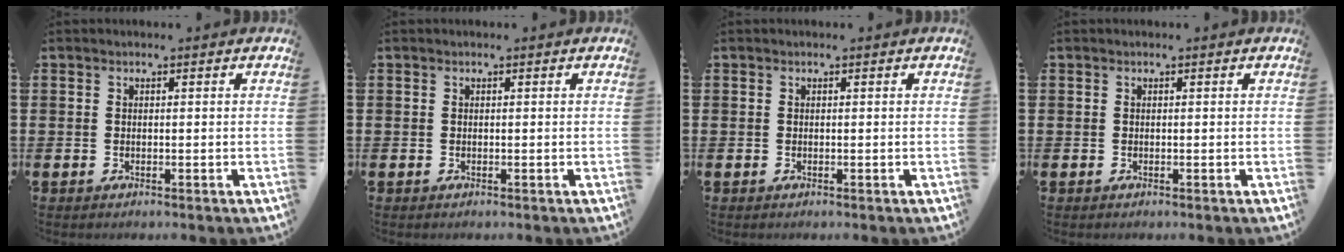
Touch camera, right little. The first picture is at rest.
{"total": 0.0}
{"total": 0.0}
{"total": 0.0}